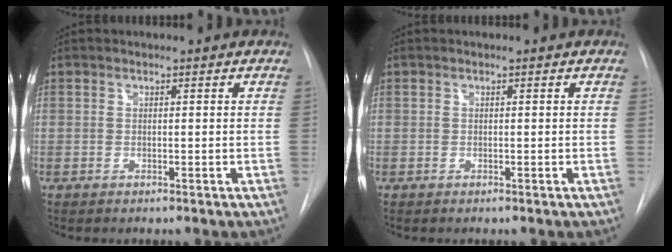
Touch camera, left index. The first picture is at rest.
{"total": 0.0}